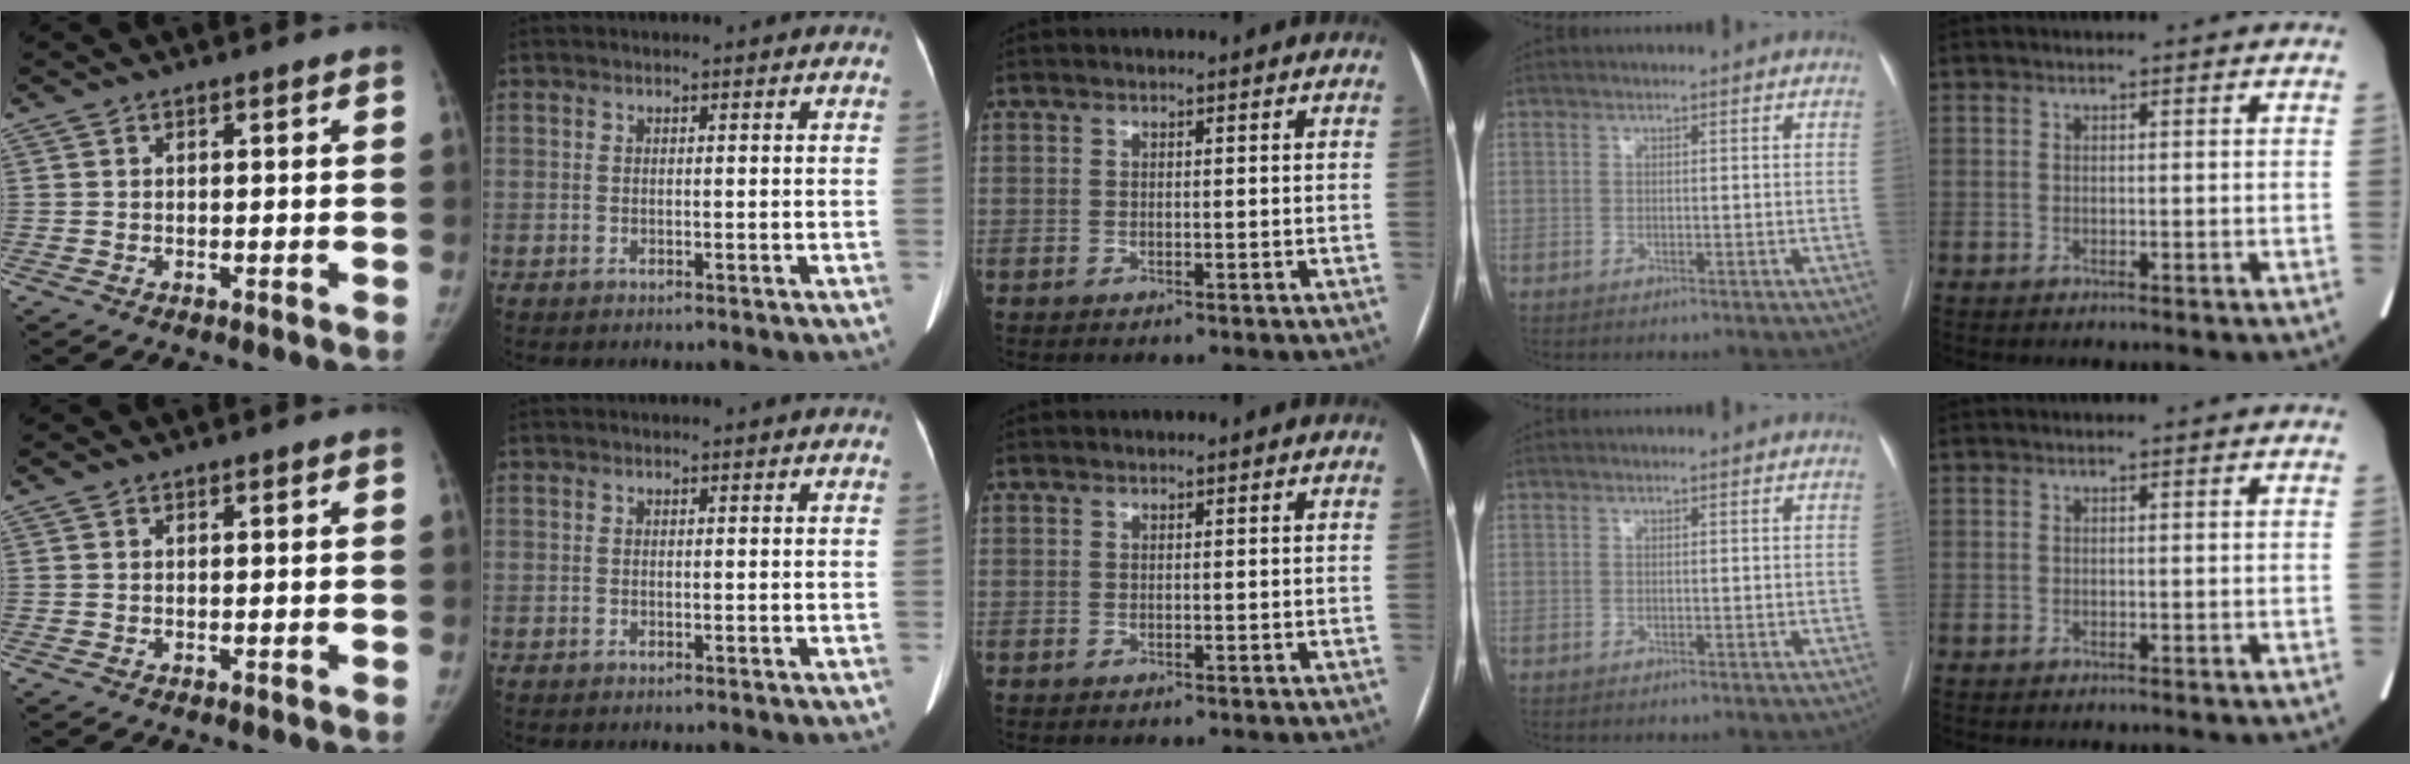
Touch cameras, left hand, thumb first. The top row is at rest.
{}